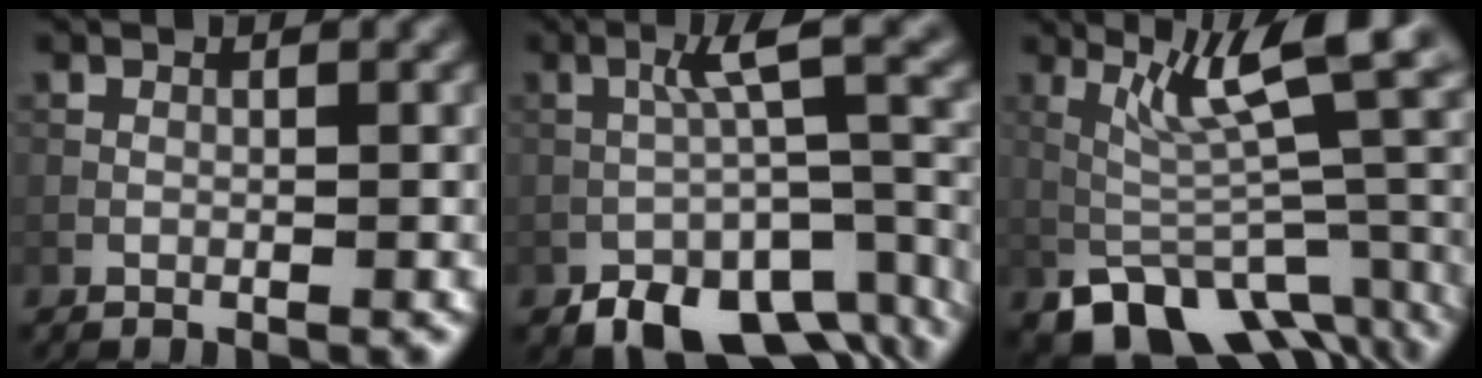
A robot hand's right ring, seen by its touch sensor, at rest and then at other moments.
{"total": 9.6, "force": [-5.6, 3.8, 6.7], "torque": [-0.097, -0.003, -0.090]}
{"total": 8.8, "force": [-1.6, 3.1, 8.1], "torque": [-0.128, 0.012, -0.015]}